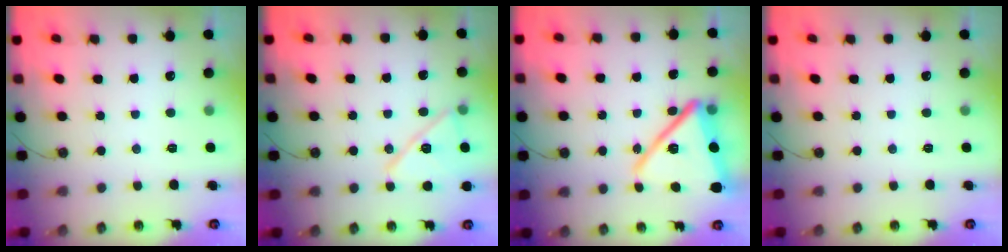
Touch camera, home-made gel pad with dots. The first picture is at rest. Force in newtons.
{"total": 15.1, "press": 14.9, "slide": 2.7}
{"total": 19.9, "press": 19.9, "slide": 1.5}
{"total": 0.0}